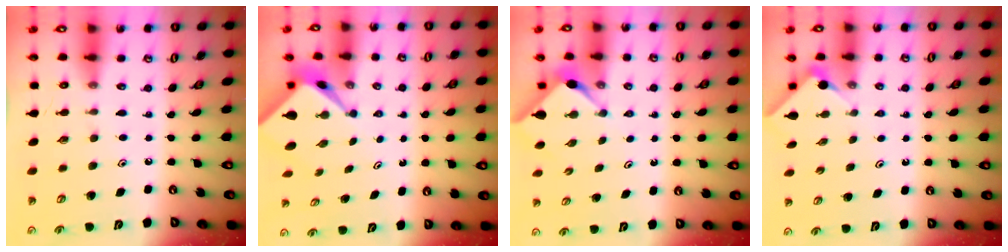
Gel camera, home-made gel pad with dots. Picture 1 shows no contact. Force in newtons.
{"total": 2.6, "press": 2.6, "slide": 0.2}
{"total": 3.0, "press": 3.0, "slide": 0.3}
{"total": 2.7, "press": 2.7, "slide": 0.4}